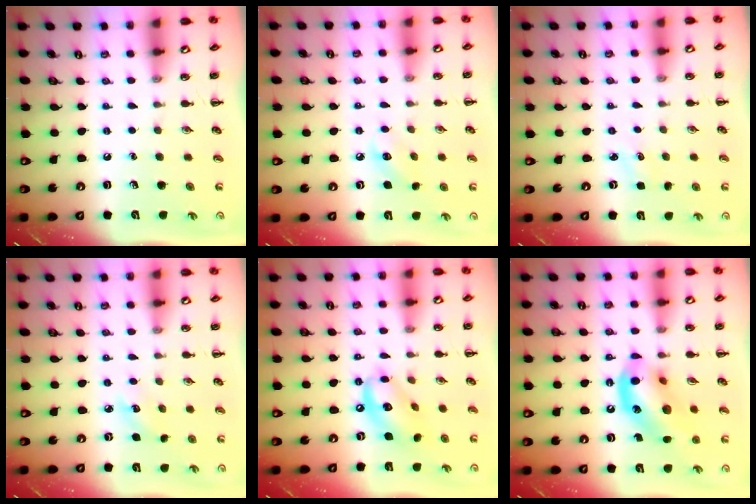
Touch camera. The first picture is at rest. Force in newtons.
{"total": 6.2, "press": 6.0, "slide": 1.7}
{"total": 1.8, "press": 1.7, "slide": 0.5}
{"total": 4.7, "press": 4.6, "slide": 1.0}
{"total": 12.0, "press": 11.8, "slide": 2.1}
{"total": 14.0, "press": 13.6, "slide": 3.3}